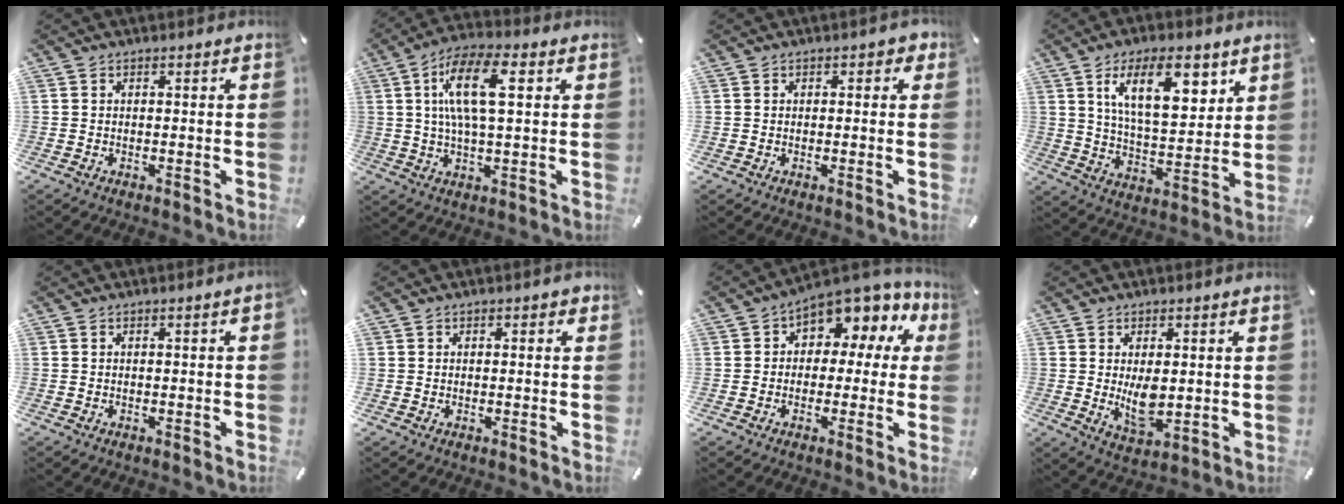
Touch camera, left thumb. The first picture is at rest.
{"total": 13.4, "force": [3.4, 4.8, 12.0], "torque": [-0.239, 0.002, 0.054]}
{"total": 1.9, "force": [0.4, 1.8, 0.4], "torque": [0.009, -0.002, 0.003]}
{"total": 16.1, "force": [8.2, 7.4, 11.8], "torque": [-0.198, -0.020, 0.136]}
{"total": 0.7, "force": [-0.1, 0.1, 0.7], "torque": [-0.011, -0.001, -0.002]}
{"total": 1.5, "force": [0.2, 1.5, 0.1], "torque": [0.006, 0.000, 0.000]}
{"total": 7.3, "force": [3.9, 5.0, 3.5], "torque": [-0.049, -0.044, 0.068]}
{"total": 7.4, "force": [0.7, 4.2, 6.0], "torque": [-0.105, -0.010, 0.010]}